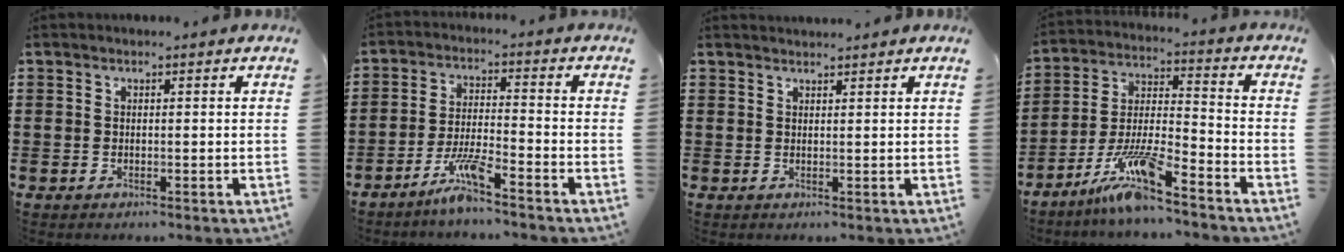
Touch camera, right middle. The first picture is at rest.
{"total": 6.9, "force": [-5.4, 0.2, 4.4], "torque": [-0.096, -0.010, -0.105]}
{"total": 1.3, "force": [1.2, 0.0, -0.1], "torque": [-0.002, -0.003, 0.025]}
{"total": 10.1, "force": [-8.1, 0.6, 6.1], "torque": [-0.130, -0.003, -0.160]}